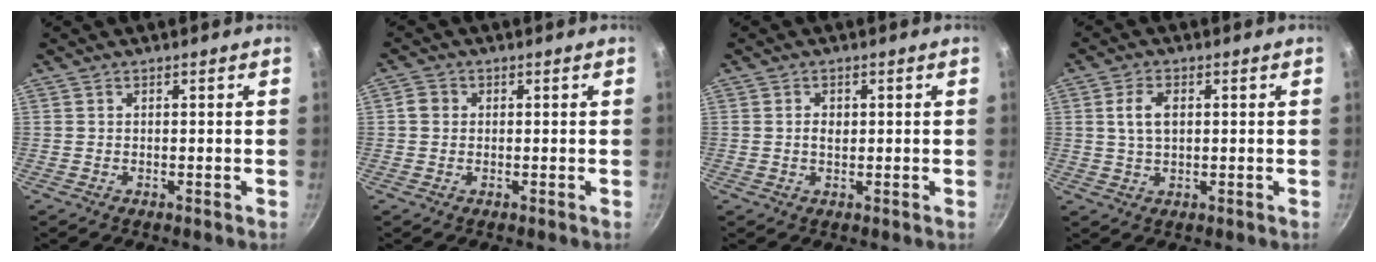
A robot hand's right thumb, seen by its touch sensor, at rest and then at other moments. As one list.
[{"total": 2.4, "force": [0.2, 2.1, 1.0], "torque": [-0.011, 0.006, 0.000]}, {"total": 1.8, "force": [0.2, 1.3, 1.3], "torque": [-0.017, -0.001, 0.003]}, {"total": 4.8, "force": [1.0, 2.8, 3.8], "torque": [-0.075, 0.000, 0.018]}]